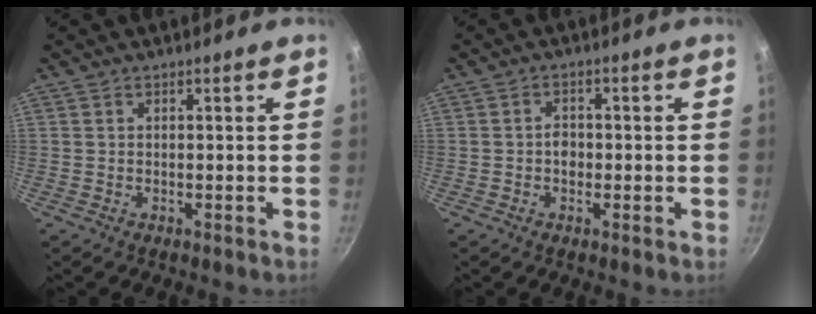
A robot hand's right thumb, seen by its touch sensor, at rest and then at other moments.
{"total": 2.6, "force": [-0.4, 2.0, 1.6], "torque": [-0.014, 0.008, -0.008]}